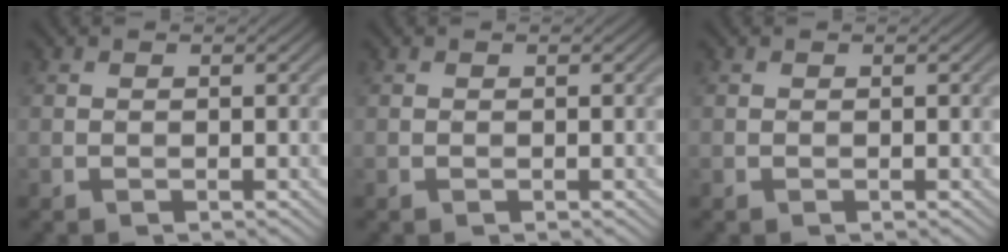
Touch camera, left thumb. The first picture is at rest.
{"total": 0.0}
{"total": 0.0}